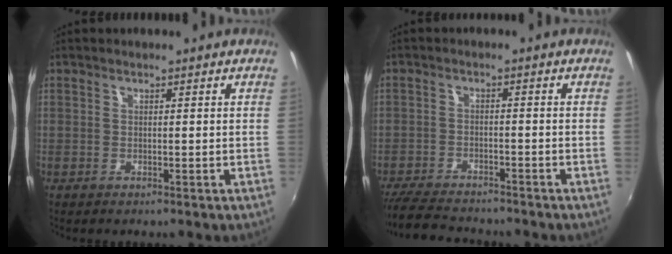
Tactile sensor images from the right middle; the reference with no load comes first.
{"total": 9.3, "force": [-8.5, 1.9, 3.2], "torque": [-0.093, -0.013, -0.144]}